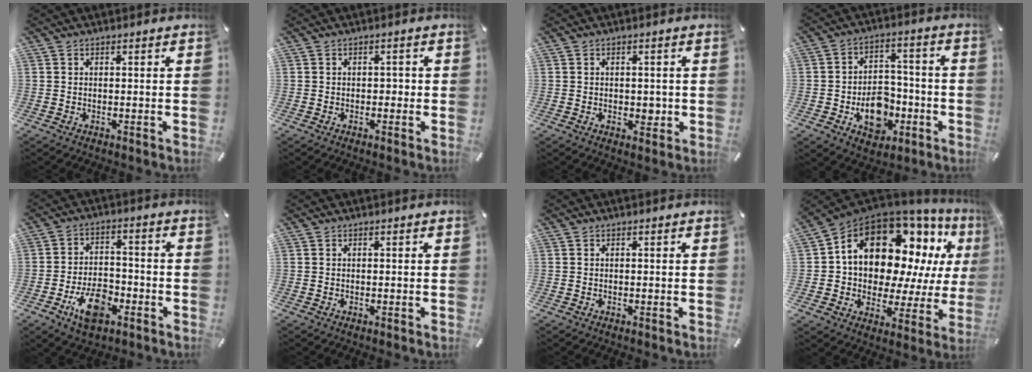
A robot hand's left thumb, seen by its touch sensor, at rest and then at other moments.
{"total": 1.2, "force": [-0.5, 0.9, 0.4], "torque": [-0.012, 0.005, -0.014]}
{"total": 2.6, "force": [-0.2, 2.0, 1.6], "torque": [-0.007, -0.006, -0.009]}
{"total": 11.3, "force": [-3.8, 8.7, 6.1], "torque": [-0.084, 0.028, -0.058]}
{"total": 10.7, "force": [-5.2, 6.1, 7.1], "torque": [-0.135, 0.018, -0.093]}
{"total": 0.0}
{"total": 0.0}
{"total": 18.9, "force": [8.9, 12.3, 11.3], "torque": [-0.196, -0.063, 0.153]}